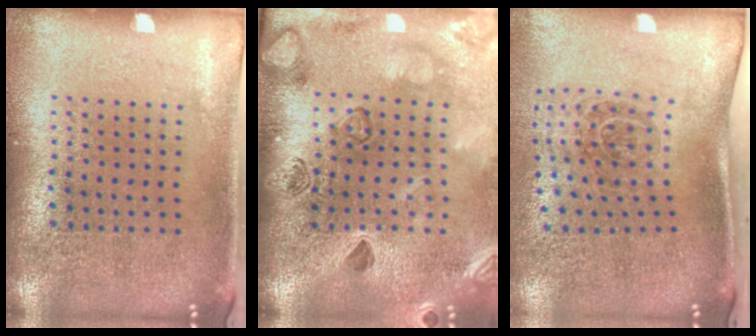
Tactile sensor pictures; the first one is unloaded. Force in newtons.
{"total": 2.5, "press": 2.4, "slide": 0.8}
{"total": 1.9, "press": 1.2, "slide": 1.5}